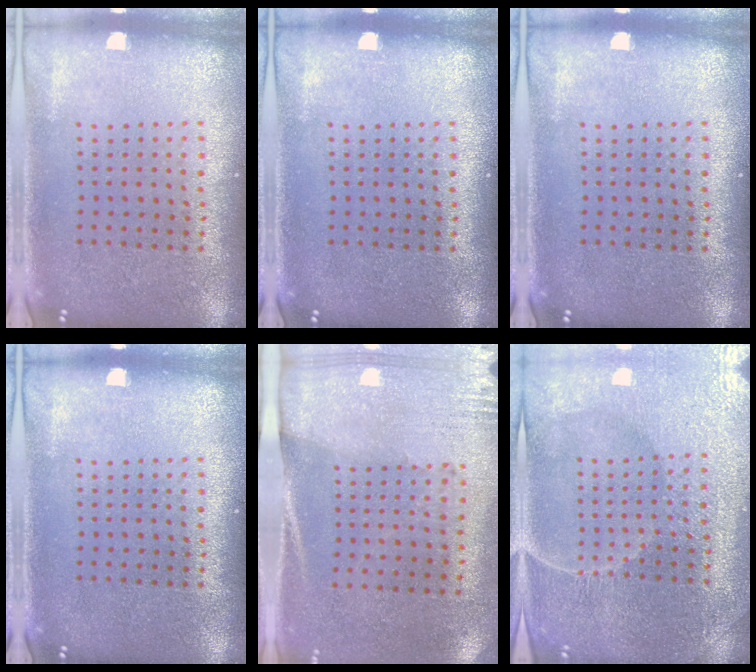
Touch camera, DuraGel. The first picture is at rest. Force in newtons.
{"total": 0.0}
{"total": 0.0}
{"total": 0.0}
{"total": 2.7, "press": 2.4, "slide": 1.3}
{"total": 4.3, "press": 4.1, "slide": 1.3}